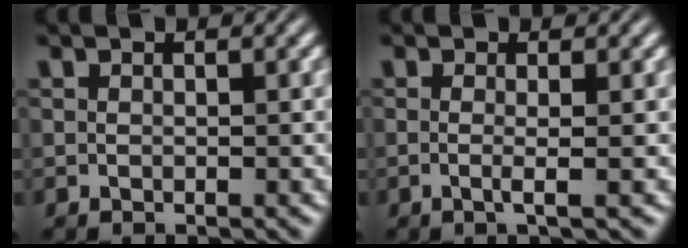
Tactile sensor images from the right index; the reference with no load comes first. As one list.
[{"total": 1.6, "force": [-0.5, -0.7, 1.3], "torque": [-0.033, -0.014, -0.005]}]